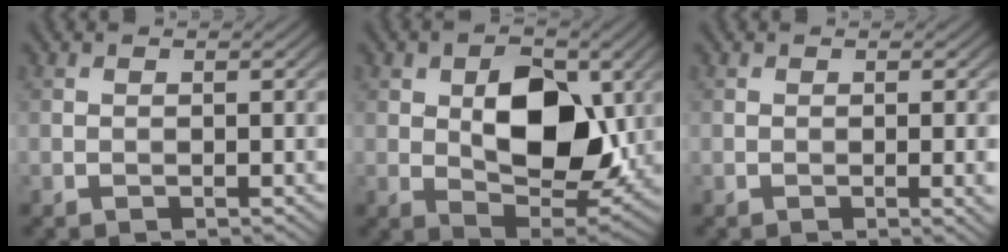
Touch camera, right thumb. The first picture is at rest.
{"total": 11.2, "force": [1.4, 6.6, 8.9], "torque": [-0.138, -0.007, 0.026]}
{"total": 2.1, "force": [-0.2, 0.3, 2.0], "torque": [-0.031, -0.002, -0.003]}